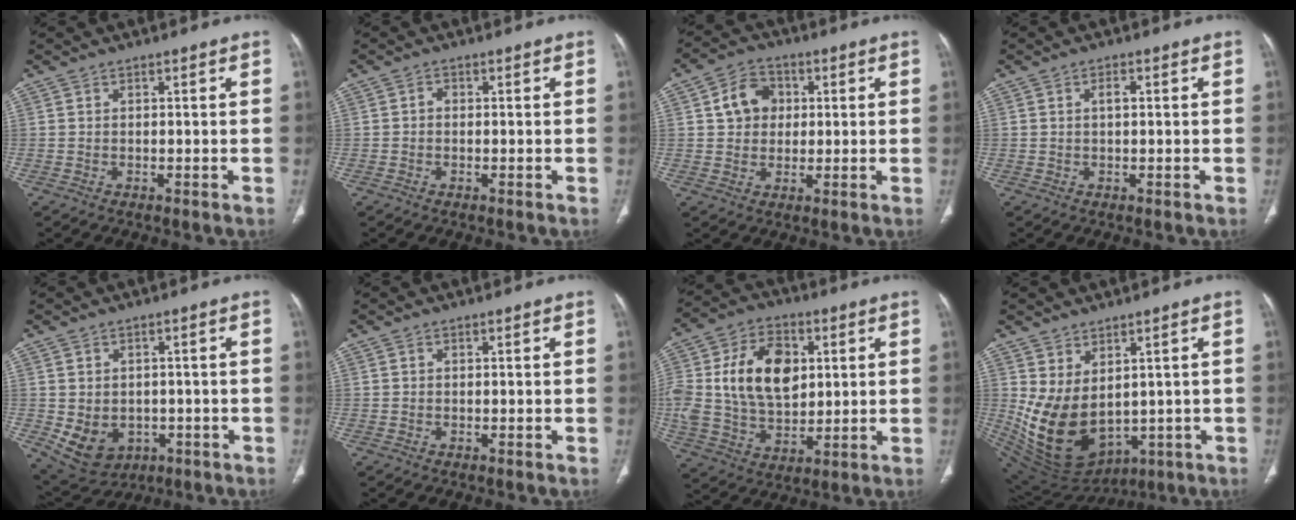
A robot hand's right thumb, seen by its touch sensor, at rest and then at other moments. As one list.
[{"total": 1.0, "force": [-0.2, 0.7, 0.6], "torque": [-0.006, 0.003, -0.007]}, {"total": 7.6, "force": [1.5, 6.3, 3.9], "torque": [-0.042, 0.005, 0.020]}, {"total": 1.6, "force": [0.3, 0.7, 1.4], "torque": [-0.028, 0.004, 0.005]}, {"total": 9.5, "force": [-2.3, 7.7, 5.1], "torque": [-0.075, 0.010, -0.010]}, {"total": 0.0}, {"total": 18.8, "force": [3.7, 12.6, 13.4], "torque": [-0.231, -0.002, 0.074]}, {"total": 13.5, "force": [1.1, 8.8, 10.2], "torque": [-0.169, -0.025, 0.061]}]